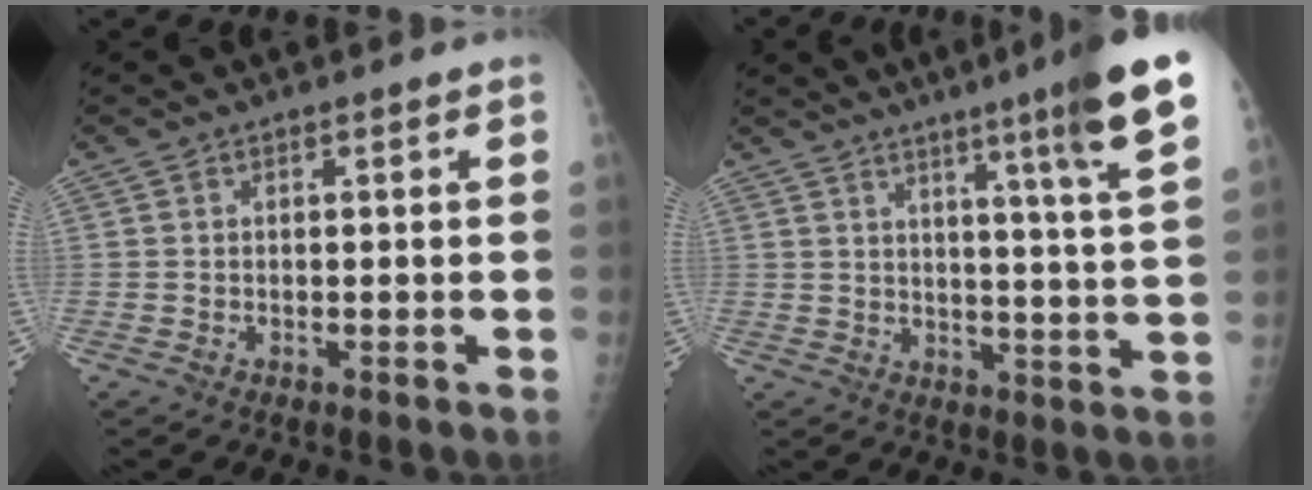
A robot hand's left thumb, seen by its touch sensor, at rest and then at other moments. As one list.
[{"total": 13.9, "force": [8.1, -0.3, 11.3], "torque": [-0.159, -0.039, 0.105]}]